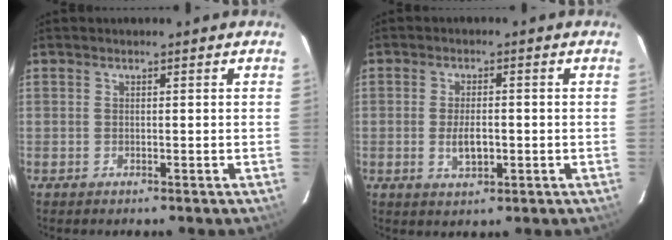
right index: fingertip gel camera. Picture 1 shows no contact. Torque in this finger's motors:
{"motor_torque": [0.13, 0.01, 0.06, 0.03]}